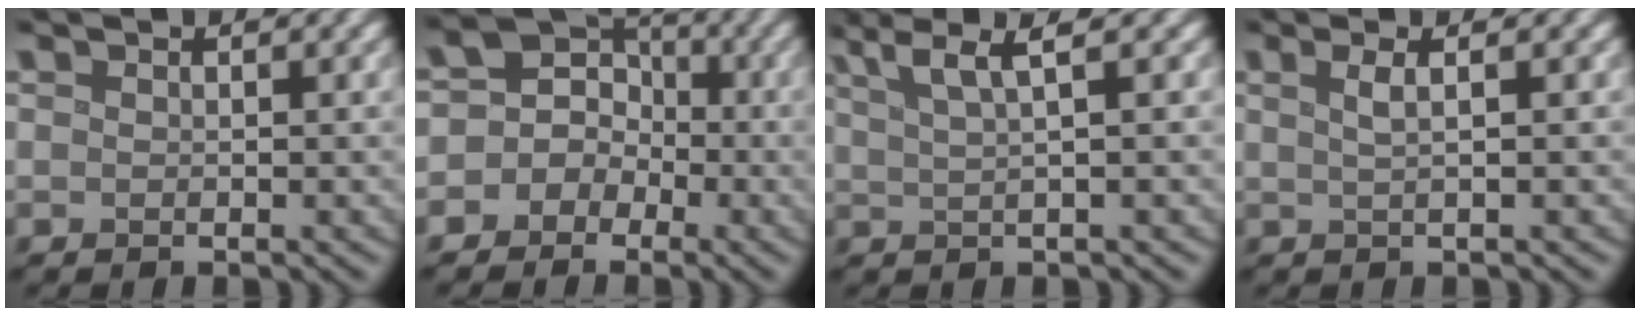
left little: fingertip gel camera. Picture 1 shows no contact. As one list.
[{"total": 5.5, "force": [-0.8, 5.1, 1.7], "torque": [-0.003, 0.037, -0.050]}, {"total": 4.4, "force": [2.7, 0.7, 3.4], "torque": [-0.057, 0.014, 0.045]}, {"total": 2.3, "force": [0.7, 0.8, 2.0], "torque": [-0.030, 0.006, 0.002]}]